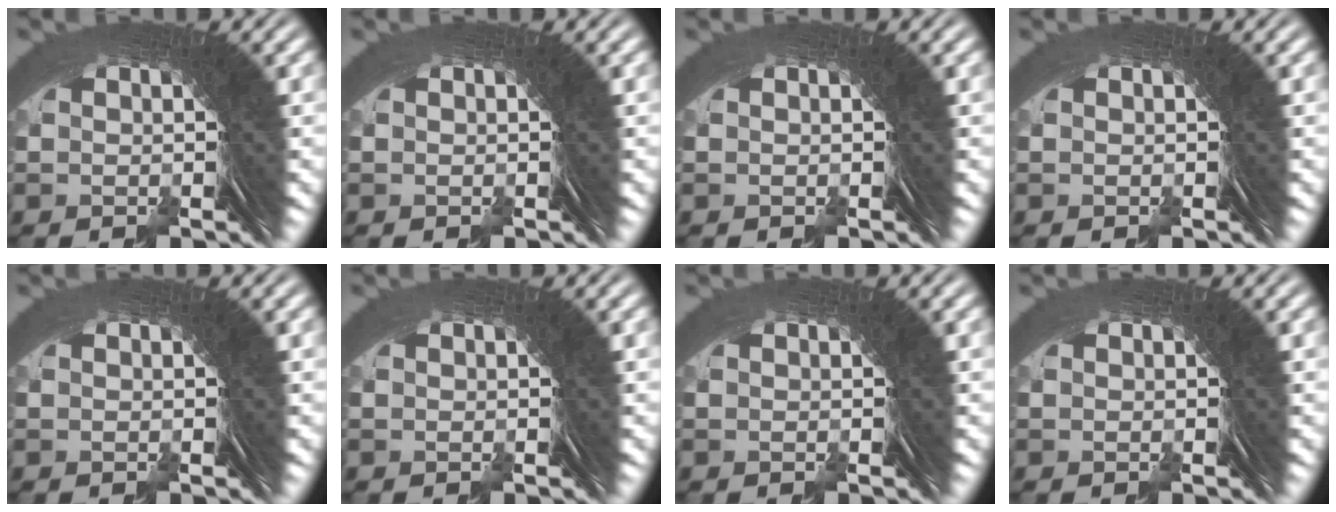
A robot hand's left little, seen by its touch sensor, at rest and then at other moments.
{"total": 0.0}
{"total": 0.0}
{"total": 0.0}
{"total": 0.0}
{"total": 0.0}
{"total": 0.0}
{"total": 0.0}